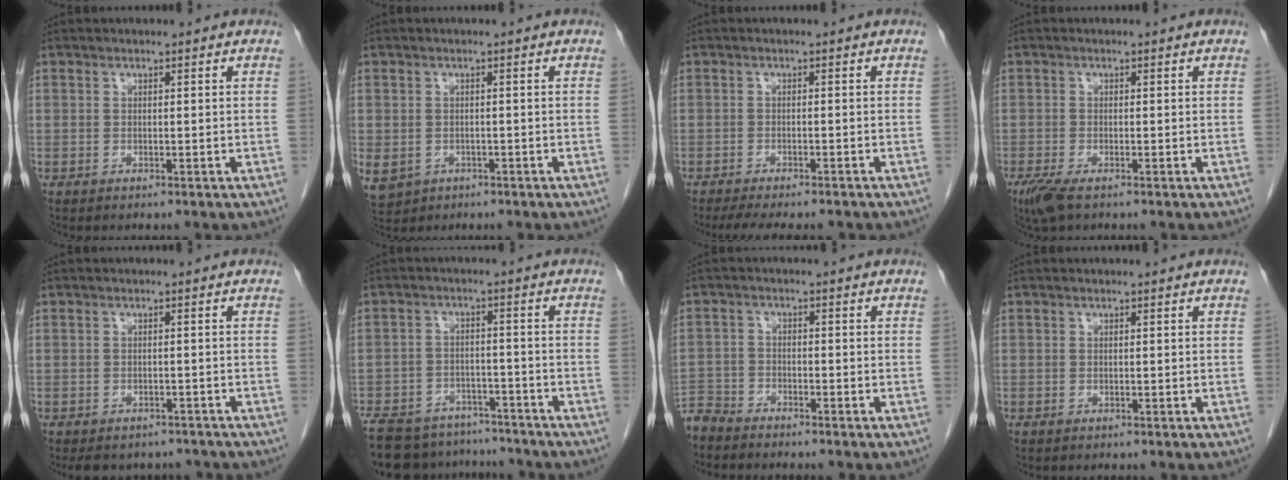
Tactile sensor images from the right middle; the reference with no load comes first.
{"total": 8.0, "force": [-3.2, 6.8, 2.8], "torque": [-0.083, -0.003, -0.041]}
{"total": 9.5, "force": [-8.2, 1.8, 4.3], "torque": [-0.058, -0.010, -0.112]}
{"total": 3.3, "force": [-2.2, 0.8, 2.4], "torque": [-0.055, -0.011, -0.041]}
{"total": 7.5, "force": [-6.6, 3.2, 1.3], "torque": [-0.012, 0.006, -0.078]}
{"total": 15.7, "force": [-13.7, 6.0, 4.9], "torque": [-0.105, 0.003, -0.192]}
{"total": 4.3, "force": [-4.2, 0.8, -0.1], "torque": [0.010, -0.011, -0.084]}
{"total": 0.0}